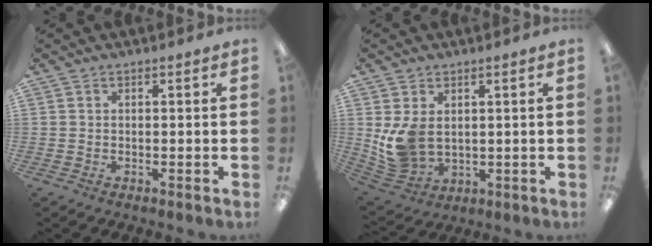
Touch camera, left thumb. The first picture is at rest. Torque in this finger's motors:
{"motor_torque": [1.07, 1.16, 0.23, -0.22, 0.06]}